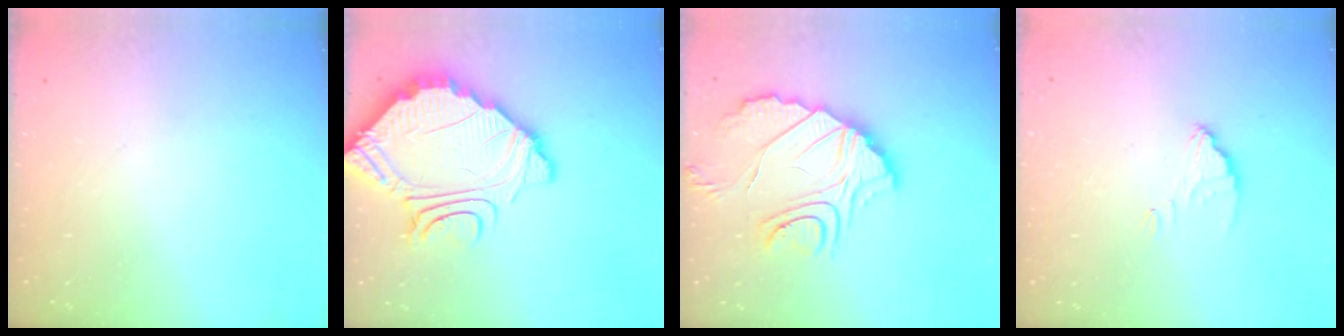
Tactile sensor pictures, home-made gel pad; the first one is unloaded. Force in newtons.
{"total": 10.6, "press": 10.5, "slide": 0.9}
{"total": 11.9, "press": 11.9, "slide": 0.9}
{"total": 3.2, "press": 3.2, "slide": 0.3}